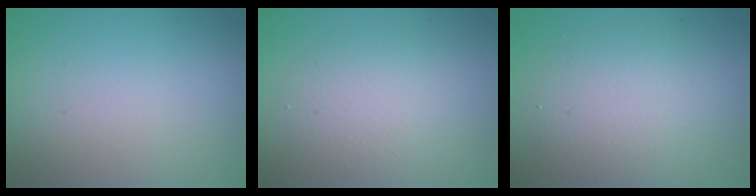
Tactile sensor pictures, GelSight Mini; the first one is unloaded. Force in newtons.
{"total": 2.9, "press": 2.9, "slide": 0.2}
{"total": 3.9, "press": 3.9, "slide": 0.1}